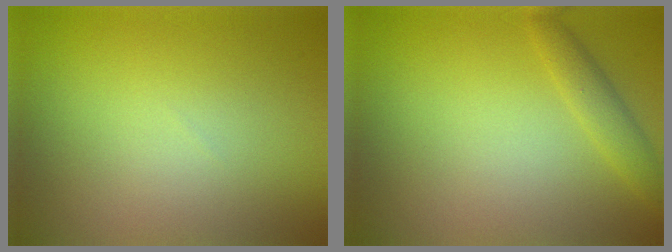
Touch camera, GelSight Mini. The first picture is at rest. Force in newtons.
{"total": 1.9, "press": 1.9, "slide": 0.1}